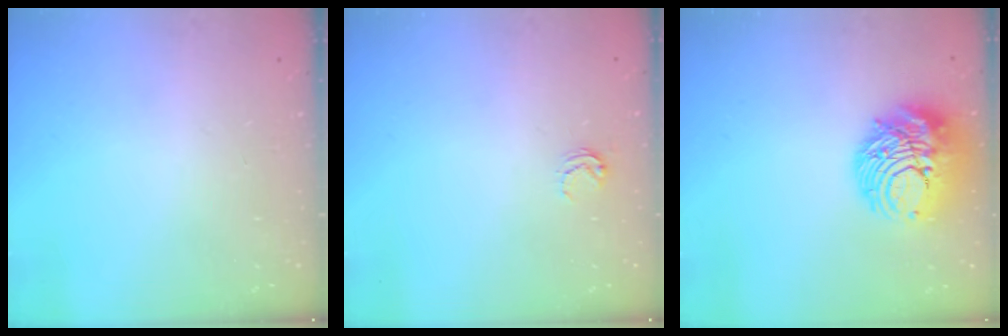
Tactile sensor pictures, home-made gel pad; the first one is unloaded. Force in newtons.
{"total": 3.8, "press": 3.8, "slide": 0.3}
{"total": 12.6, "press": 12.5, "slide": 1.3}